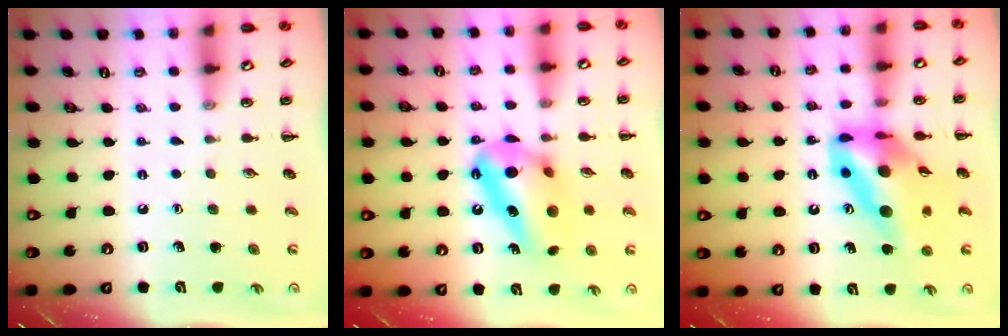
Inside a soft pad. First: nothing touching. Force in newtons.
{"total": 15.0, "press": 14.9, "slide": 0.3}
{"total": 15.4, "press": 14.6, "slide": 5.0}